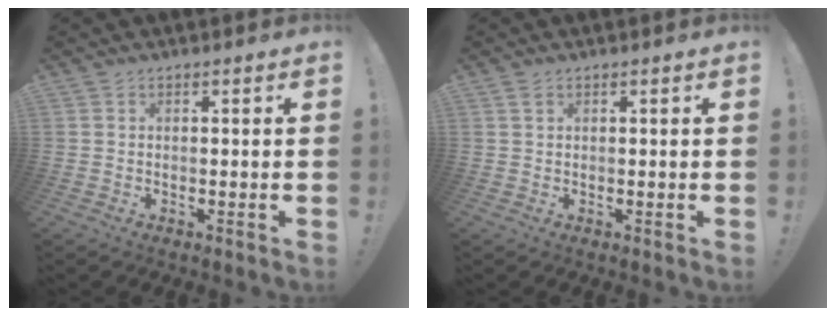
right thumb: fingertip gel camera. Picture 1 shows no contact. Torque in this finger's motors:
{"motor_torque": [-0.05, 0.14, -0.18, 0.21, 0.00]}